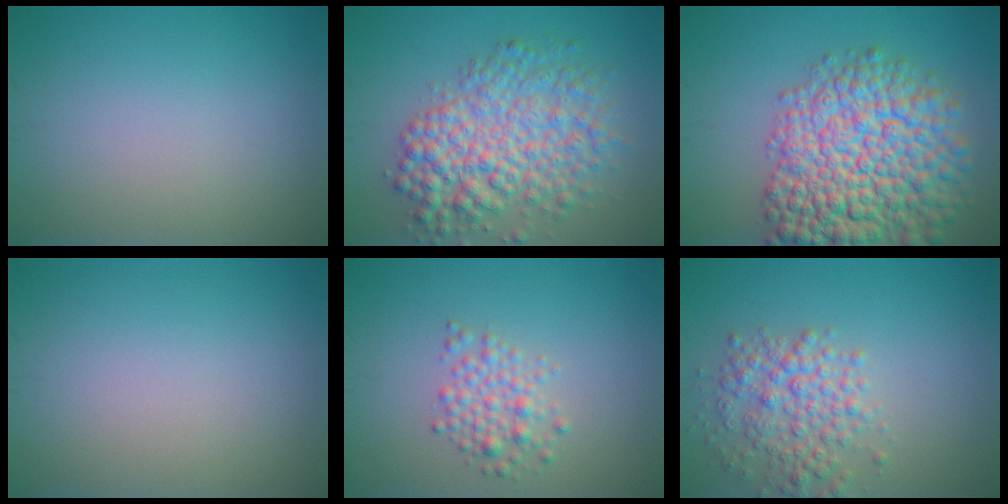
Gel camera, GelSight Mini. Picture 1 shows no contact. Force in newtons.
{"total": 7.6, "press": 7.6, "slide": 0.2}
{"total": 12.8, "press": 12.8, "slide": 0.5}
{"total": 0.0}
{"total": 2.5, "press": 2.5, "slide": 0.1}
{"total": 4.2, "press": 4.2, "slide": 0.1}